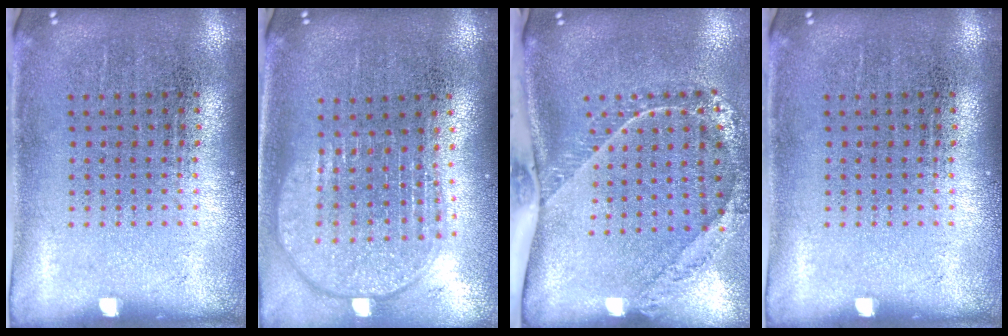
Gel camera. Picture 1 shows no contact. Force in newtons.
{"total": 1.9, "press": 1.6, "slide": 1.0}
{"total": 2.1, "press": 1.6, "slide": 1.3}
{"total": 0.0}